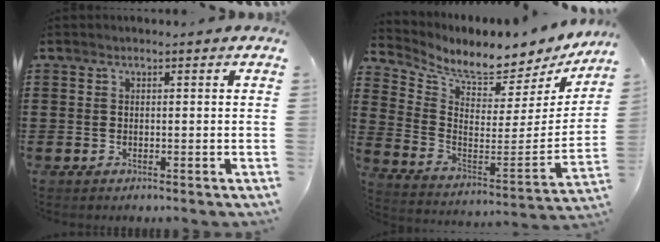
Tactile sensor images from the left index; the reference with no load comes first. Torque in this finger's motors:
{"motor_torque": [2.14, 0.00, 0.15, 0.03]}